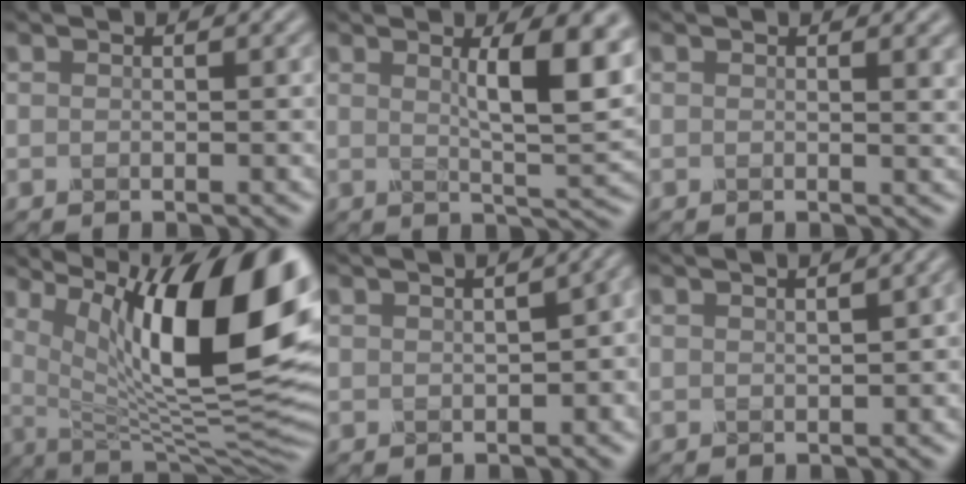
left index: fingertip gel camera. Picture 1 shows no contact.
{"total": 7.8, "force": [2.4, 2.0, 7.2], "torque": [-0.092, -0.001, 0.039]}
{"total": 1.7, "force": [0.7, 0.5, 1.4], "torque": [-0.009, 0.003, 0.007]}
{"total": 16.6, "force": [6.3, 5.7, 14.3], "torque": [-0.204, 0.005, 0.106]}
{"total": 6.8, "force": [1.0, 3.4, 5.8], "torque": [-0.040, 0.019, 0.015]}
{"total": 3.1, "force": [1.1, 1.1, 2.7], "torque": [-0.029, 0.014, 0.020]}